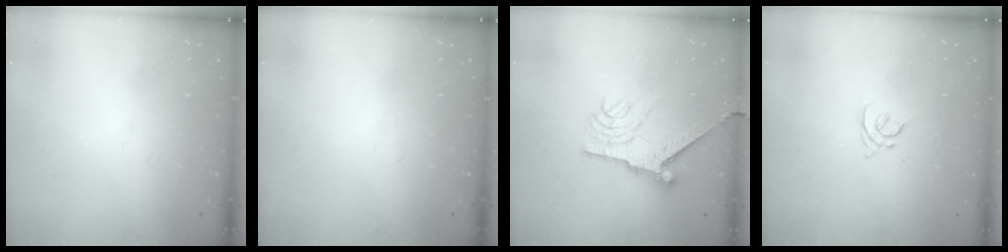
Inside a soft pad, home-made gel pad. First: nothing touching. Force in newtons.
{"total": 0.0}
{"total": 9.1, "press": 9.1, "slide": 0.6}
{"total": 2.0, "press": 2.0, "slide": 0.6}